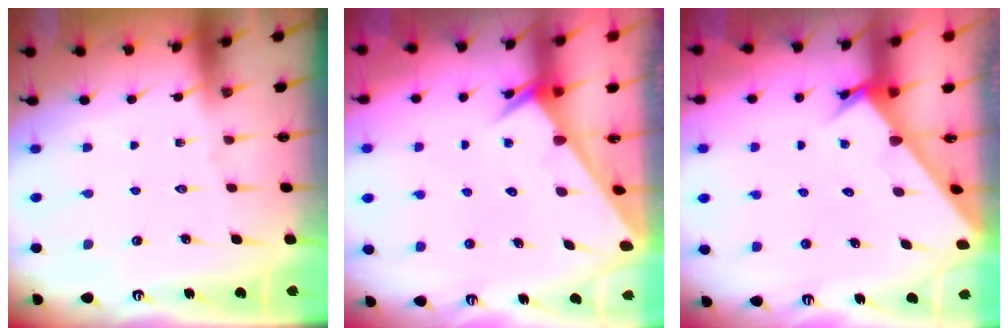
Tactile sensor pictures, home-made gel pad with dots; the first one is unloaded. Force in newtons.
{"total": 2.4, "press": 2.4, "slide": 0.1}
{"total": 2.9, "press": 2.9, "slide": 0.1}